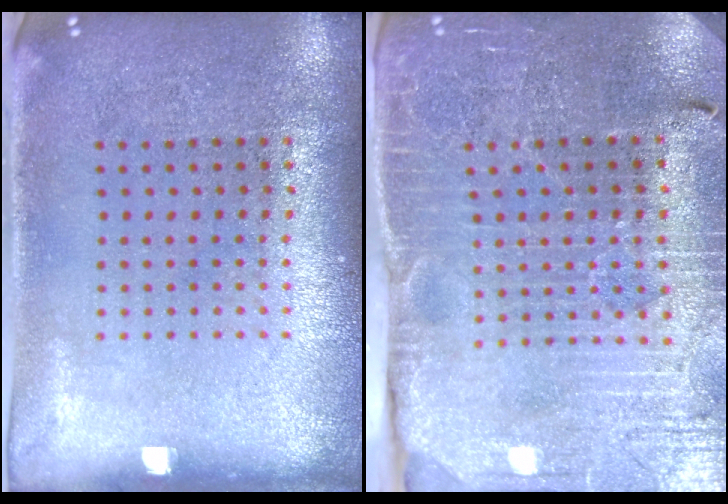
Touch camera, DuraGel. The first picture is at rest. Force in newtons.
{"total": 3.6, "press": 3.6, "slide": 0.4}